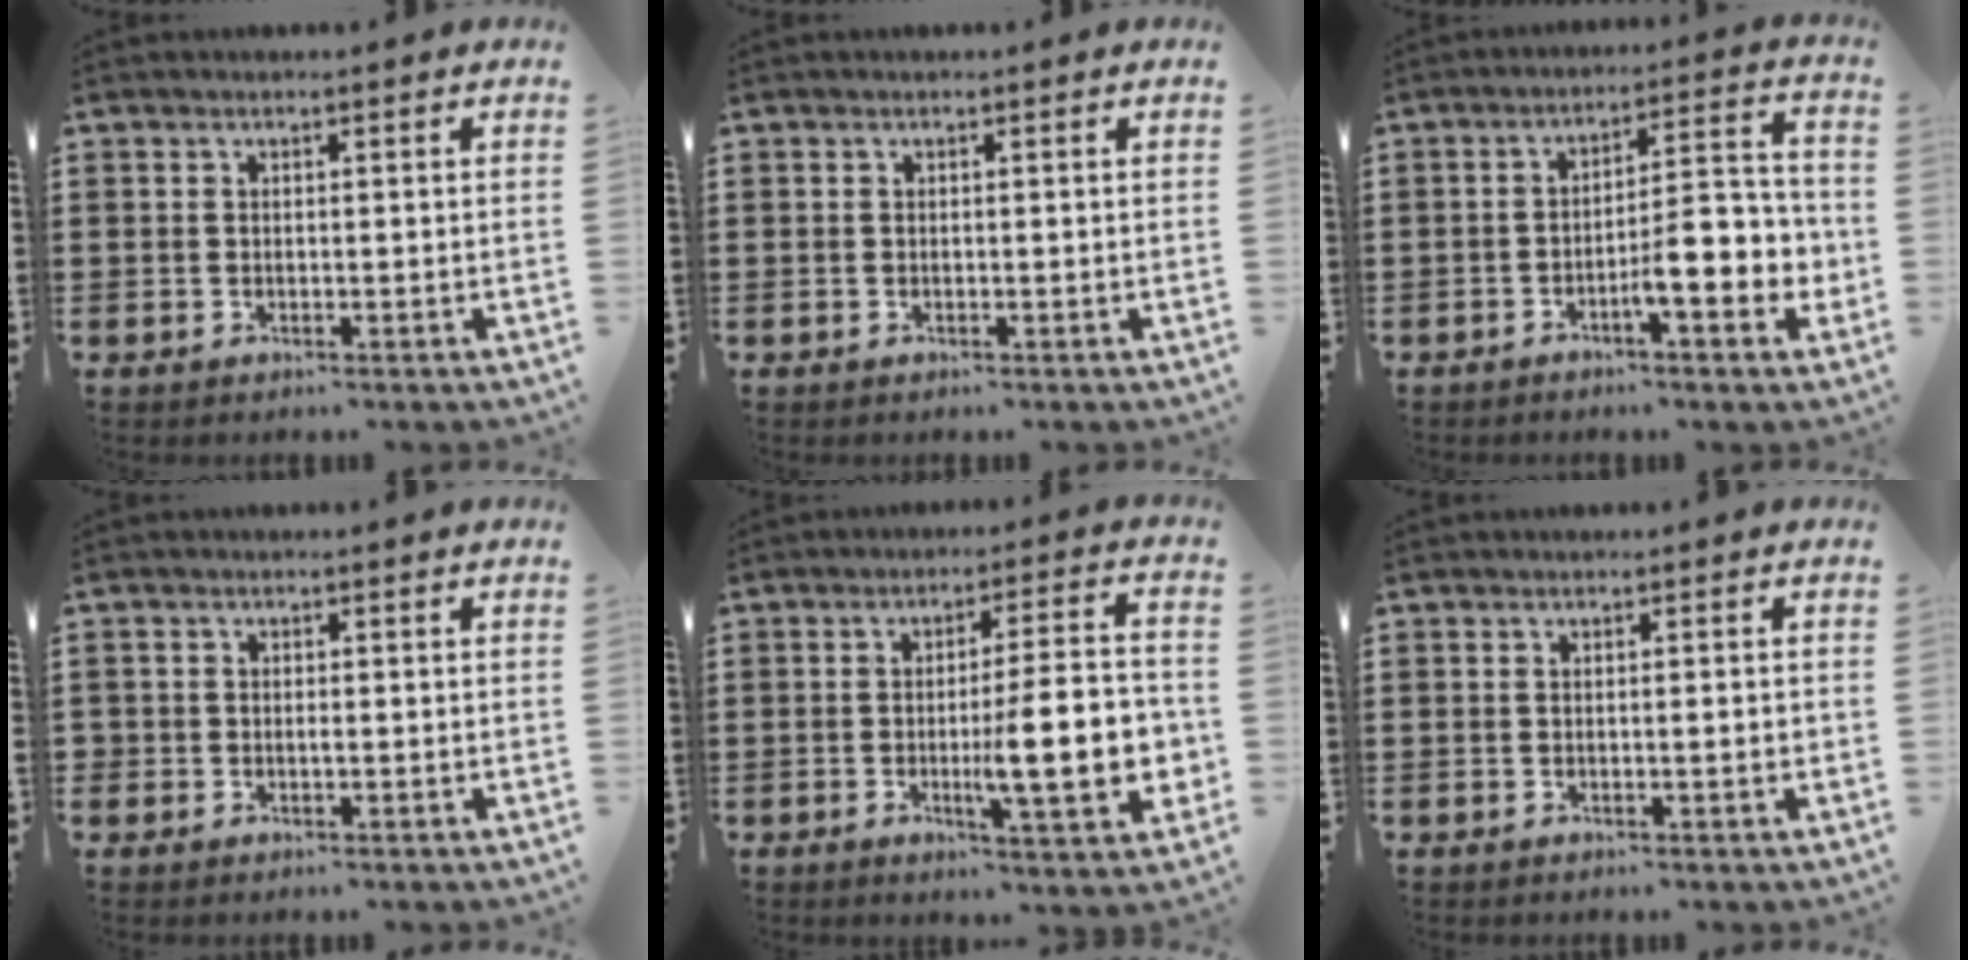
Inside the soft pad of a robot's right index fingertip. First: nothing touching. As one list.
[{"total": 0.0}, {"total": 8.3, "force": [-3.0, 2.2, 7.5], "torque": [-0.106, -0.016, -0.057]}, {"total": 0.9, "force": [-0.4, 0.7, 0.5], "torque": [-0.011, -0.002, -0.007]}, {"total": 13.0, "force": [-2.1, 2.7, 12.6], "torque": [-0.180, -0.015, -0.040]}, {"total": 0.9, "force": [-0.1, 0.1, 0.9], "torque": [-0.016, -0.003, -0.002]}]